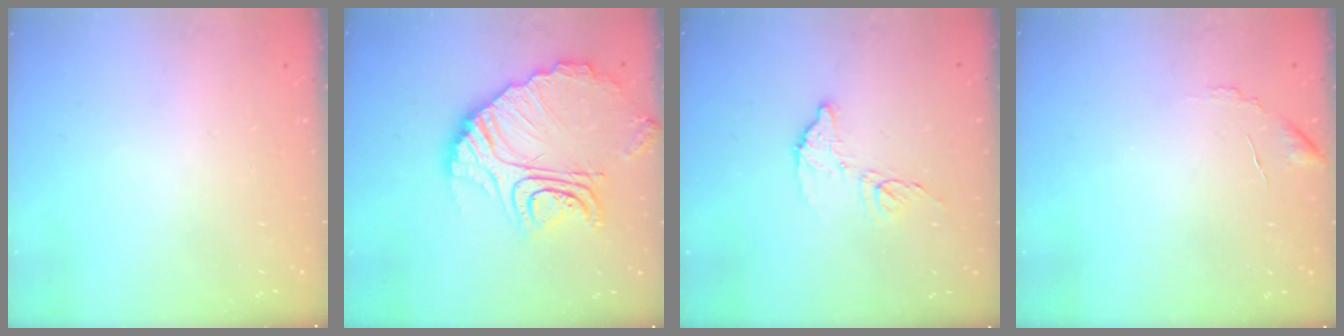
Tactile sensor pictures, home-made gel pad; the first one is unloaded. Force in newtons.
{"total": 19.1, "press": 19.0, "slide": 1.7}
{"total": 7.6, "press": 7.6, "slide": 0.2}
{"total": 5.7, "press": 5.7, "slide": 0.3}